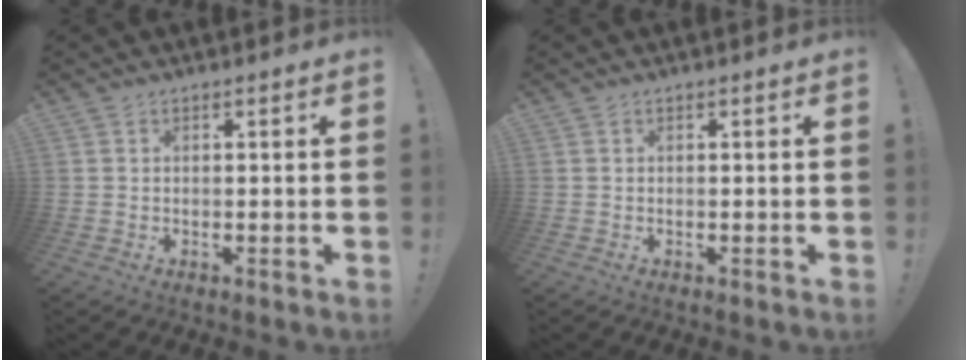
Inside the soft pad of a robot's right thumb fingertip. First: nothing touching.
{"total": 0.0}